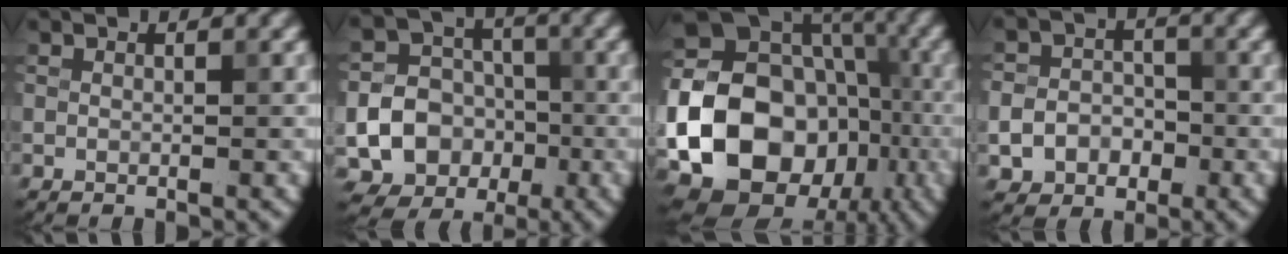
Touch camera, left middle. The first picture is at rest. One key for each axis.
{"total": 15.9, "fx": -4.5, "fy": 14.7, "fz": 4.1, "tx": -0.110, "ty": -0.029, "tz": -0.085}
{"total": 23.4, "fx": -6.3, "fy": 19.4, "fz": 11.6, "tx": -0.216, "ty": -0.016, "tz": -0.139}
{"total": 5.0, "fx": -2.0, "fy": 4.2, "fz": 1.8, "tx": -0.008, "ty": -0.004, "tz": -0.048}